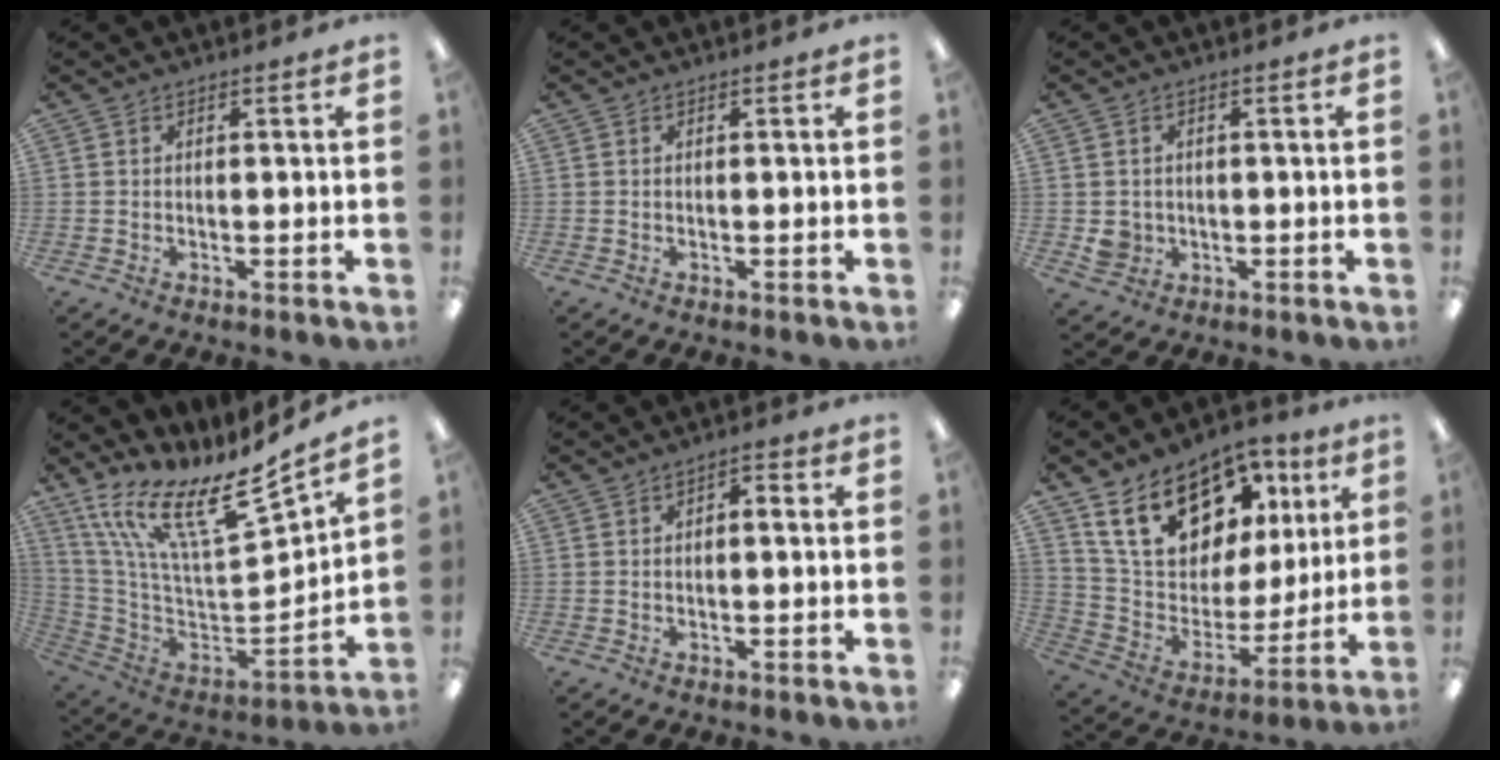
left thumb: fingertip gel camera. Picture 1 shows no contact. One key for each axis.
{"total": 0.0}
{"total": 3.7, "fx": -0.3, "fy": 3.5, "fz": 1.1, "tx": -0.014, "ty": 0.006, "tz": -0.006}
{"total": 18.4, "fx": 12.0, "fy": 5.4, "fz": 12.9, "tx": -0.210, "ty": -0.091, "tz": 0.204}
{"total": 1.9, "fx": -0.6, "fy": 1.2, "fz": 1.4, "tx": -0.025, "ty": 0.007, "tz": -0.012}
{"total": 20.8, "fx": 12.9, "fy": 12.4, "fz": 10.8, "tx": -0.187, "ty": -0.062, "tz": 0.234}